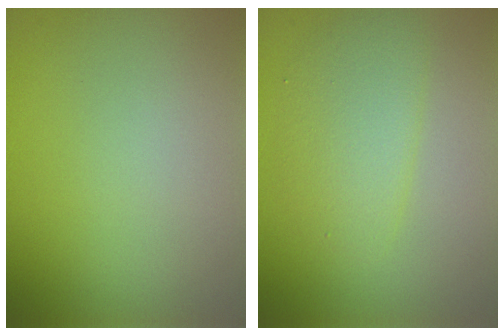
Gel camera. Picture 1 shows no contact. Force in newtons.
{"total": 3.2, "press": 3.2, "slide": 0.0}